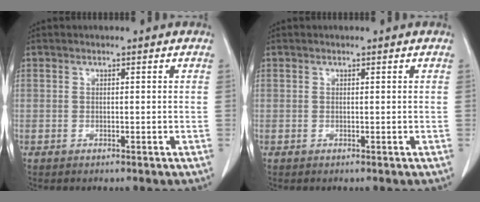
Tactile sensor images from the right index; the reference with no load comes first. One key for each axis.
{"total": 0.0}